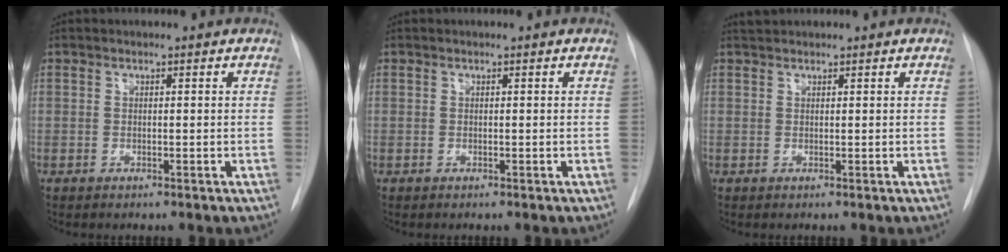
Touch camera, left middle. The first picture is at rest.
{"total": 0.0}
{"total": 1.2, "force": [1.2, 0.2, 0.2], "torque": [-0.011, 0.013, 0.026]}